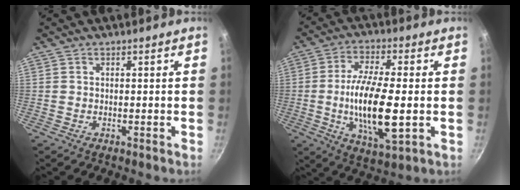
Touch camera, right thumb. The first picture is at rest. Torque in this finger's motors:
{"motor_torque": [-0.85, 1.58, 1.49, 0.26, 0.22]}